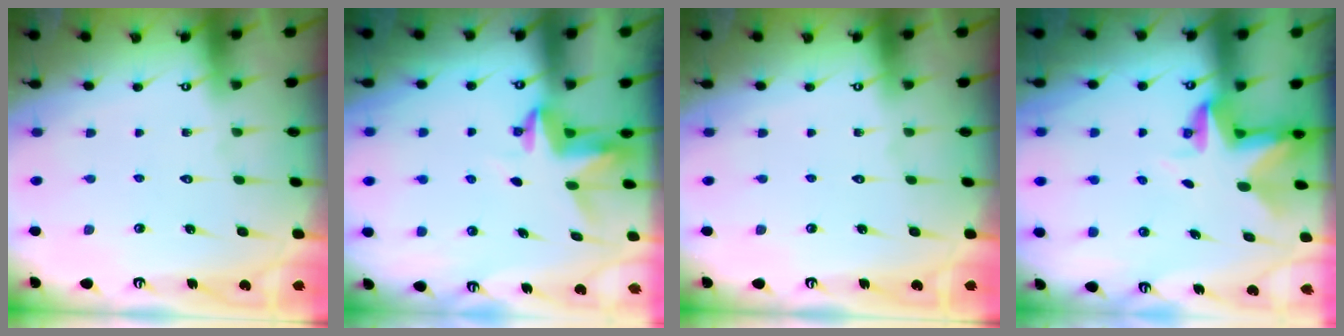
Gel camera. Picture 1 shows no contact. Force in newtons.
{"total": 3.7, "press": 3.7, "slide": 0.3}
{"total": 0.0}
{"total": 3.9, "press": 3.8, "slide": 0.3}